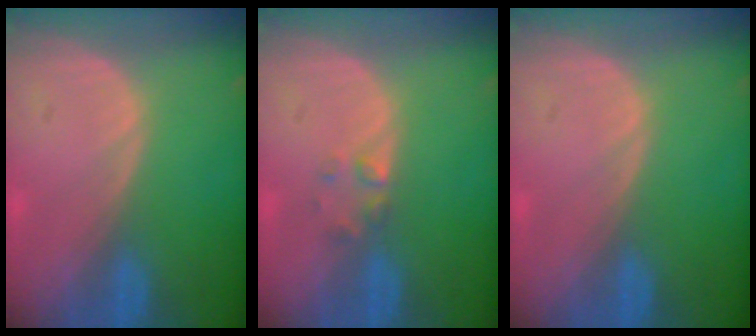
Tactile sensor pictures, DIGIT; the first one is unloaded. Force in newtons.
{"total": 1.7, "press": 1.7, "slide": 0.2}
{"total": 0.0}